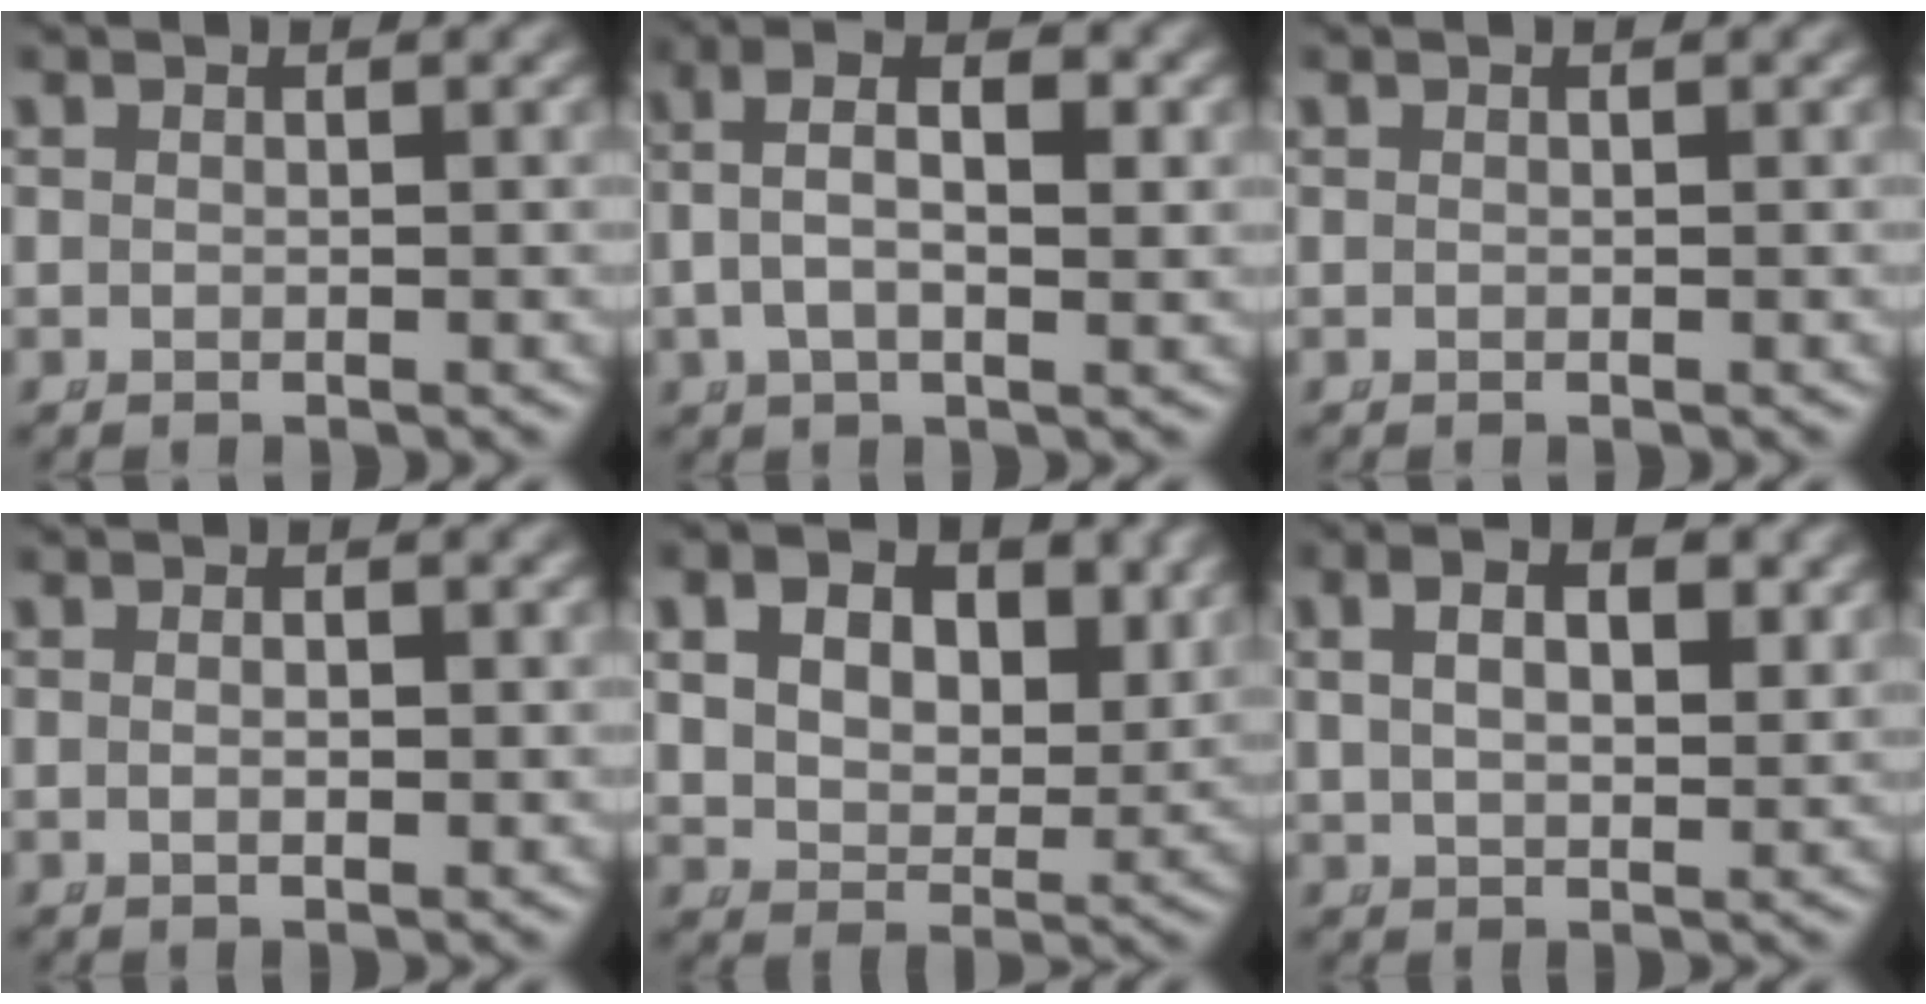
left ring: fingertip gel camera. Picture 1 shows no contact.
{"total": 6.0, "force": [1.4, 3.4, 4.8], "torque": [-0.084, 0.009, 0.014]}
{"total": 0.0}
{"total": 1.1, "force": [-0.2, 0.3, 1.1], "torque": [-0.020, -0.005, -0.002]}
{"total": 6.6, "force": [2.6, 4.7, 3.9], "torque": [-0.080, -0.027, 0.049]}
{"total": 4.0, "force": [1.6, 2.2, 2.9], "torque": [-0.046, 0.001, 0.029]}